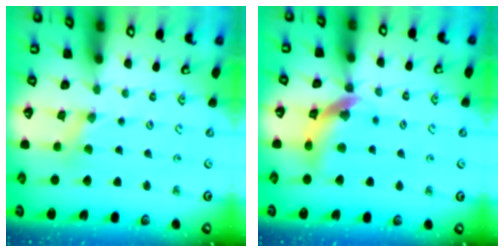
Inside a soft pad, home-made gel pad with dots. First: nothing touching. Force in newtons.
{"total": 13.2, "press": 13.1, "slide": 1.5}